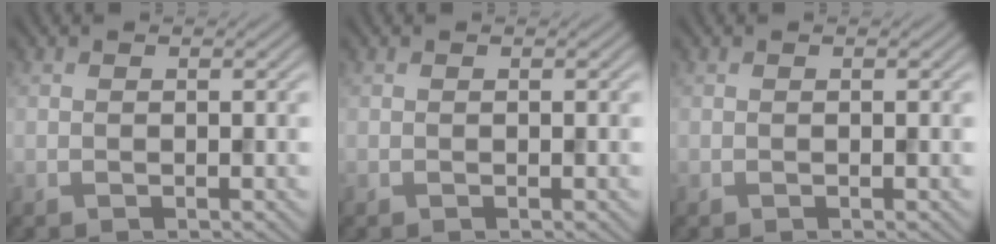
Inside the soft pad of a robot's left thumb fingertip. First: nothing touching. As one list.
[{"total": 0.0}, {"total": 0.0}]